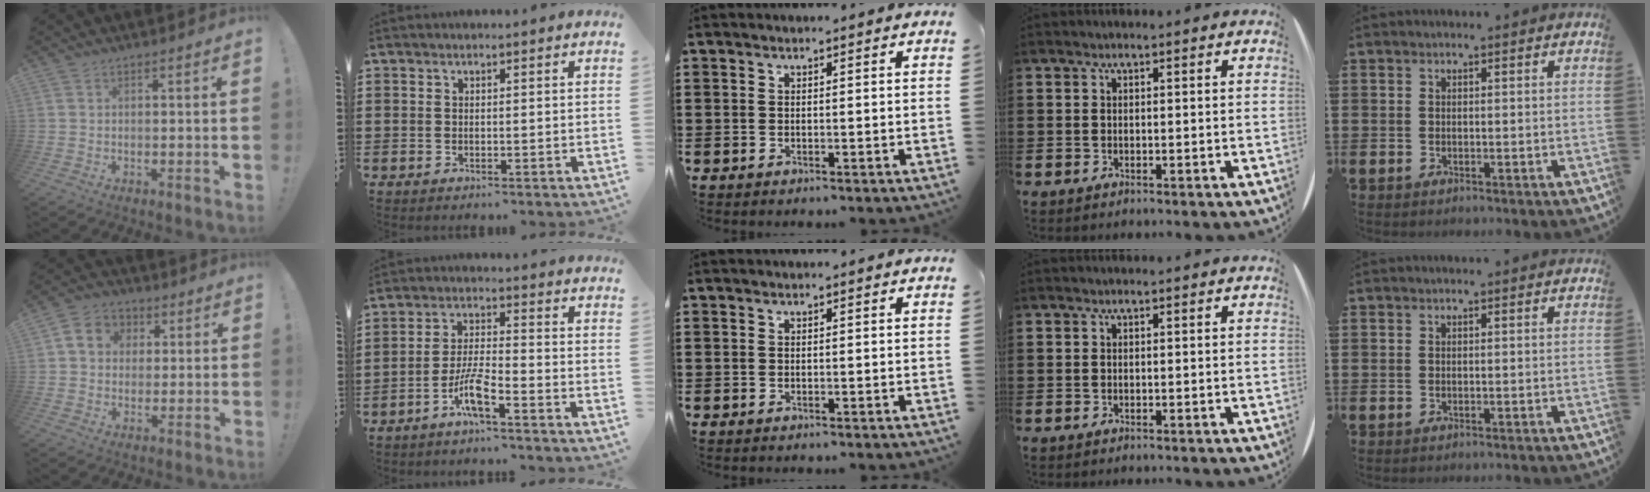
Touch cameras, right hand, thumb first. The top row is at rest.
{"thumb": {"total": 7.4, "force": [1.1, 6.7, 3.0], "torque": [-0.052, 0.011, 0.026]}, "index": {"total": 6.3, "force": [-4.0, 0.8, 4.8], "torque": [-0.113, -0.006, -0.080]}}